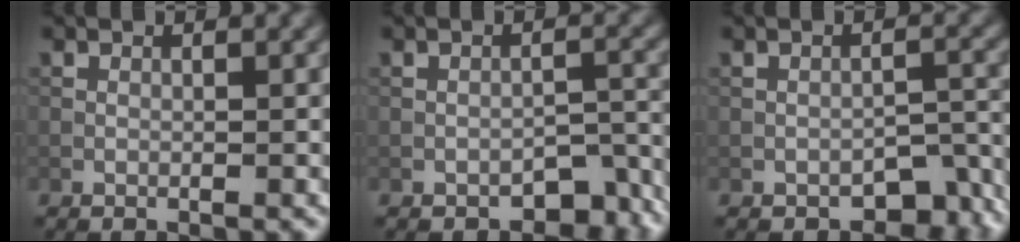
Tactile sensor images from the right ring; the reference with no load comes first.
{"total": 3.6, "force": [-2.7, 1.7, 1.7], "torque": [-0.013, -0.001, -0.032]}
{"total": 4.2, "force": [-3.0, 2.1, 2.0], "torque": [-0.014, -0.006, -0.035]}